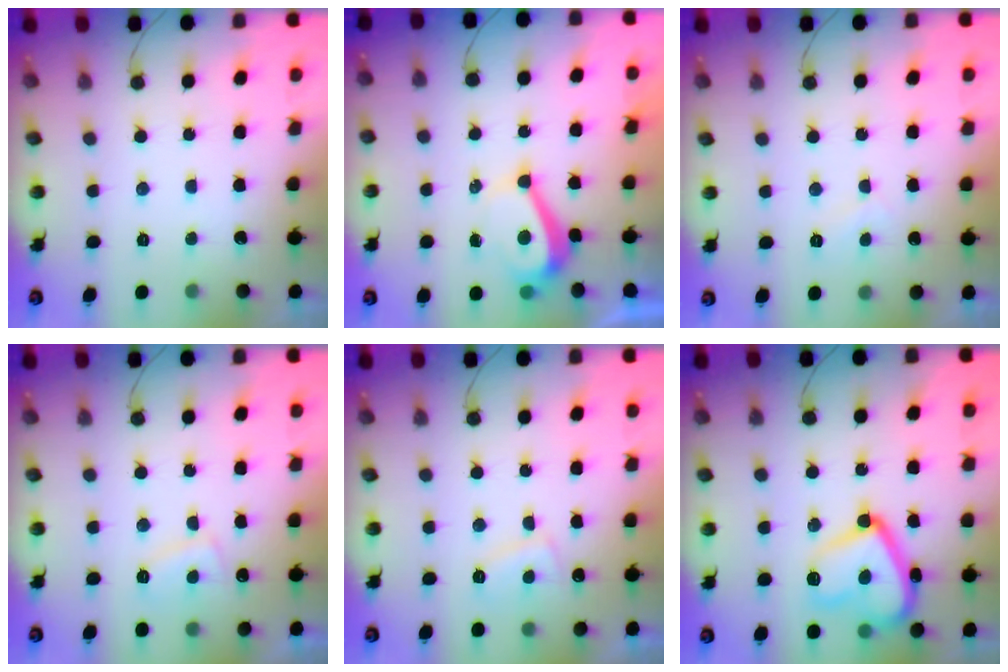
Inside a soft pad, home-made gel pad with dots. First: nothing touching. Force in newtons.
{"total": 4.6, "press": 4.5, "slide": 0.7}
{"total": 1.9, "press": 1.8, "slide": 0.5}
{"total": 4.6, "press": 4.5, "slide": 0.9}
{"total": 4.6, "press": 4.5, "slide": 0.9}
{"total": 17.6, "press": 17.6, "slide": 1.2}